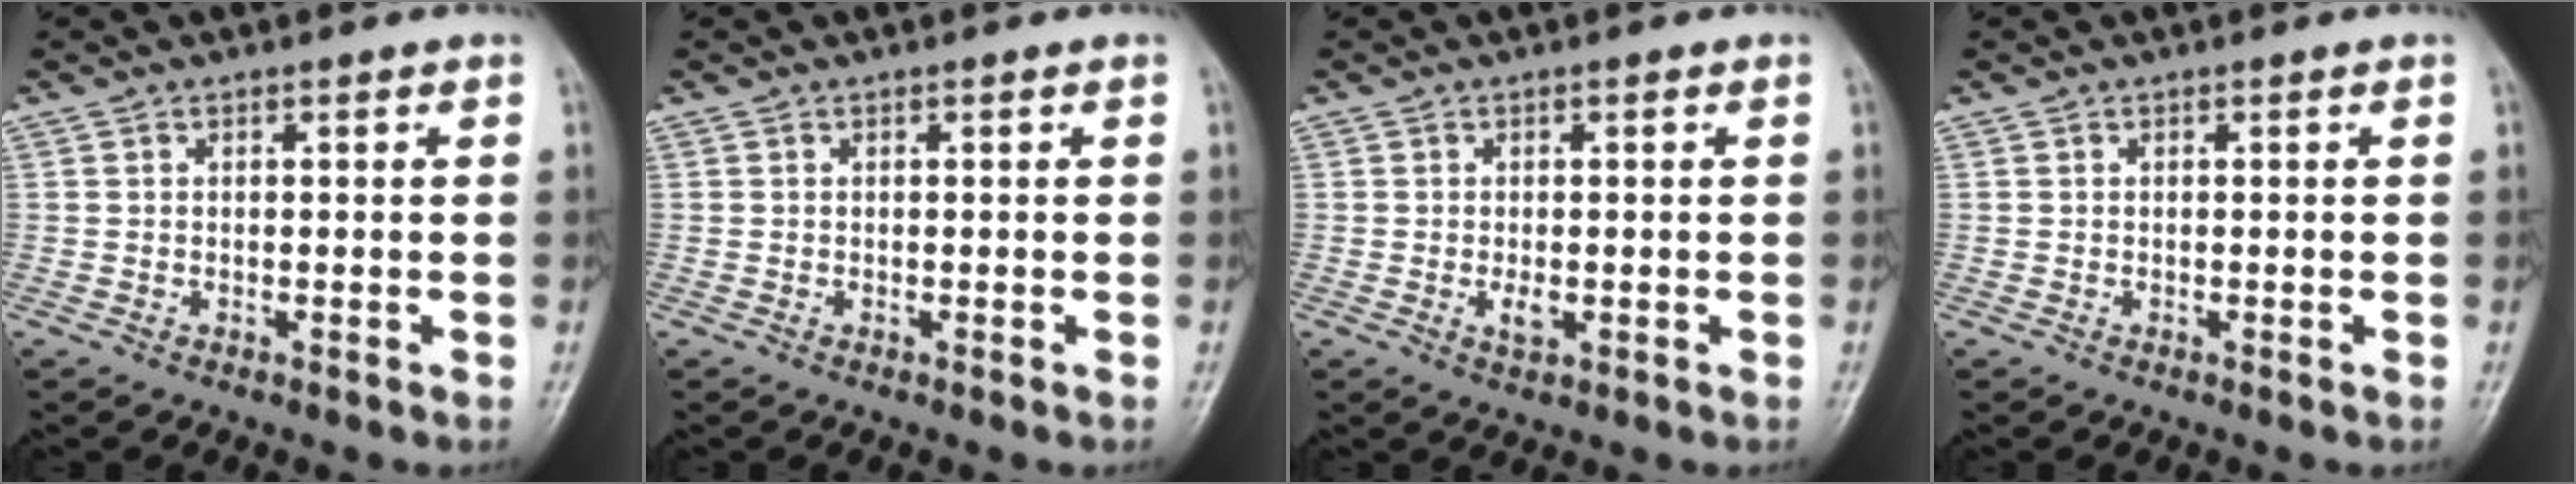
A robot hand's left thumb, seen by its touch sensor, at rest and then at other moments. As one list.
[{"total": 0.0}, {"total": 2.4, "force": [-0.3, 1.2, 2.0], "torque": [-0.035, -0.006, -0.005]}, {"total": 0.0}]